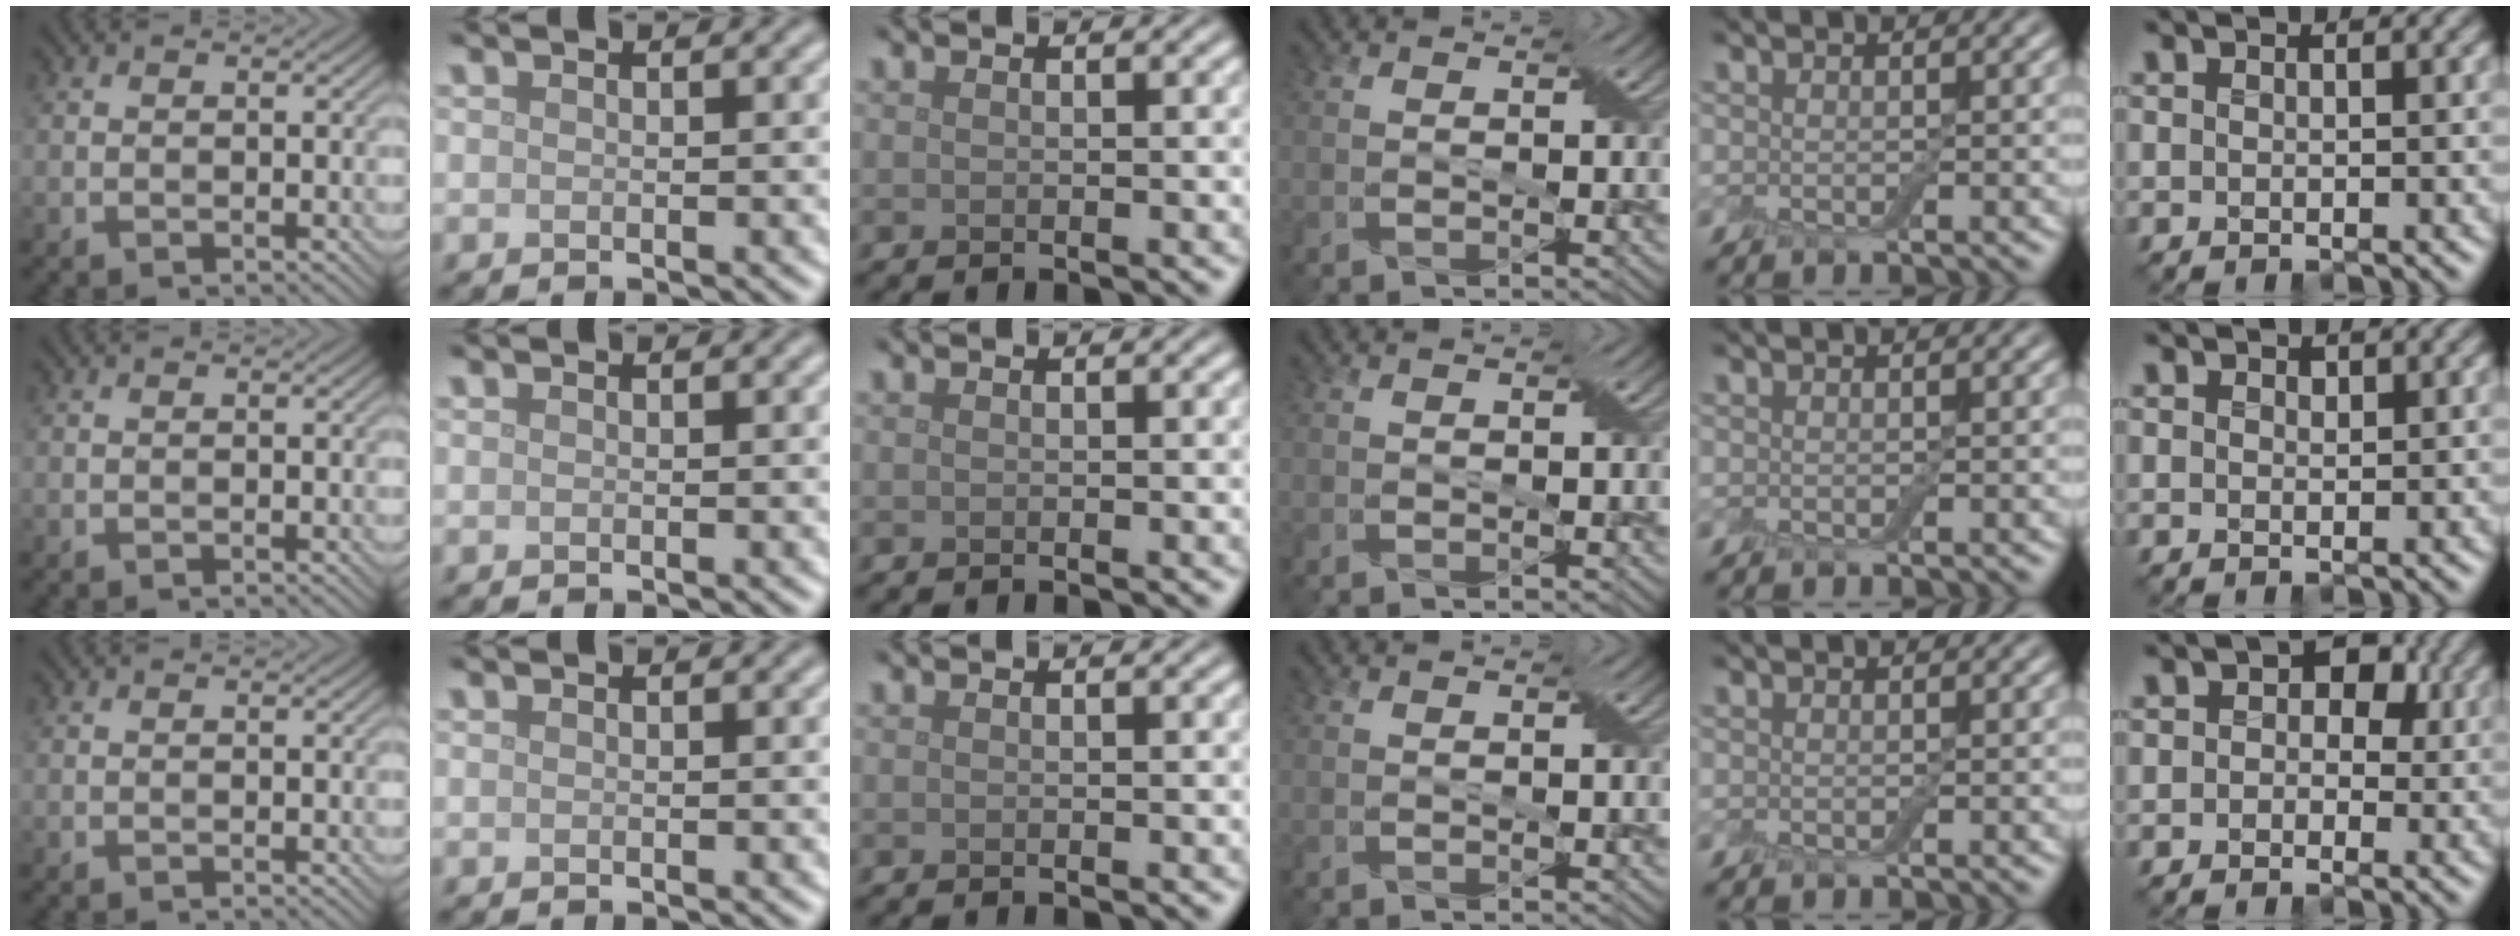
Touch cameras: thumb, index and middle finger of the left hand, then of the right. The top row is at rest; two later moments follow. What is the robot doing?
{"motion": "extract", "object": "drawer"}